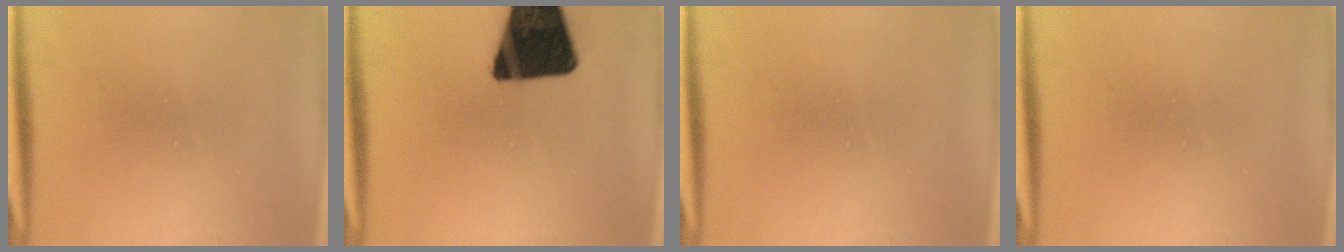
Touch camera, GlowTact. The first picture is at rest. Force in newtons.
{"total": 19.9}
{"total": 0.0}
{"total": 0.0}